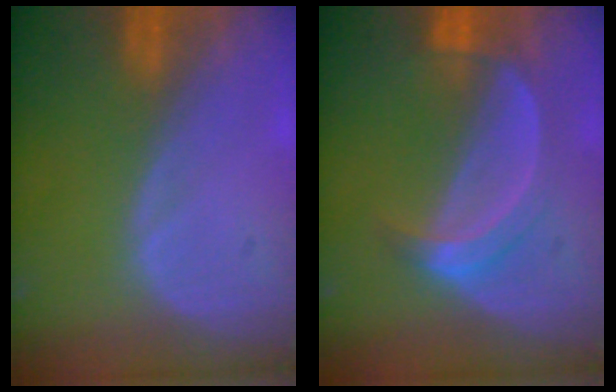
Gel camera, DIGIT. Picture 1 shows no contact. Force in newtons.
{"total": 5.0, "press": 5.0, "slide": 0.6}